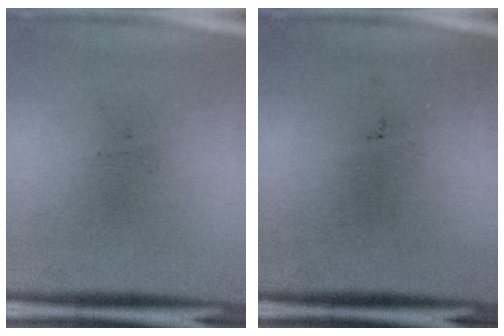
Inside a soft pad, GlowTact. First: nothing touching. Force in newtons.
{"total": 0.0}